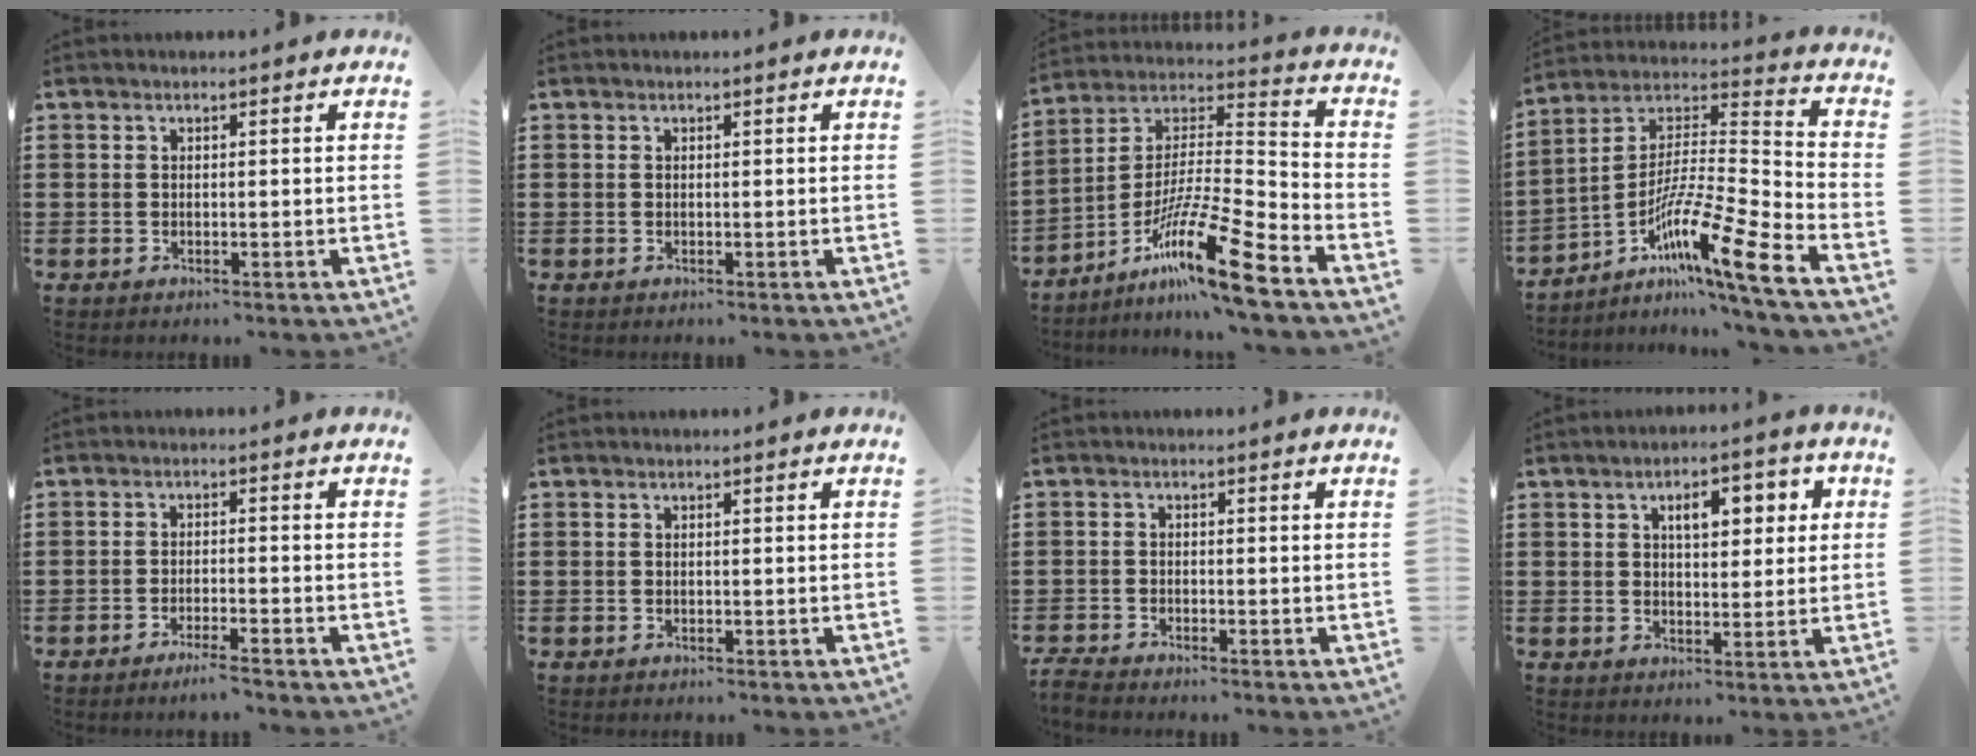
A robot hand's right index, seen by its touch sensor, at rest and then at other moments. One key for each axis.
{"total": 0.0}
{"total": 16.0, "fx": -10.5, "fy": 1.5, "fz": 12.0, "tx": -0.218, "ty": 0.015, "tz": -0.192}
{"total": 12.3, "fx": -7.9, "fy": 0.3, "fz": 9.5, "tx": -0.168, "ty": -0.010, "tz": -0.153}
{"total": 2.6, "fx": -2.3, "fy": -0.2, "fz": 1.3, "tx": -0.021, "ty": 0.000, "tz": -0.043}
{"total": 0.0}
{"total": 1.9, "fx": -1.9, "fy": -0.1, "fz": 0.1, "tx": -0.011, "ty": -0.004, "tz": -0.043}
{"total": 5.6, "fx": 2.0, "fy": 2.7, "fz": 4.5, "tx": -0.065, "ty": 0.001, "tz": 0.023}